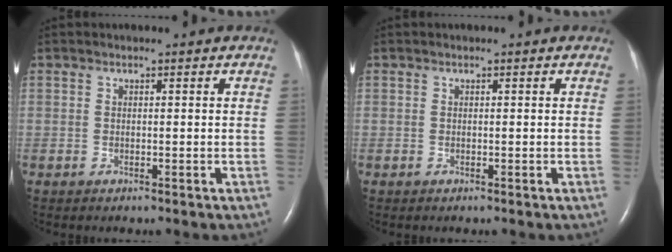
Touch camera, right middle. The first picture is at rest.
{"total": 0.0}